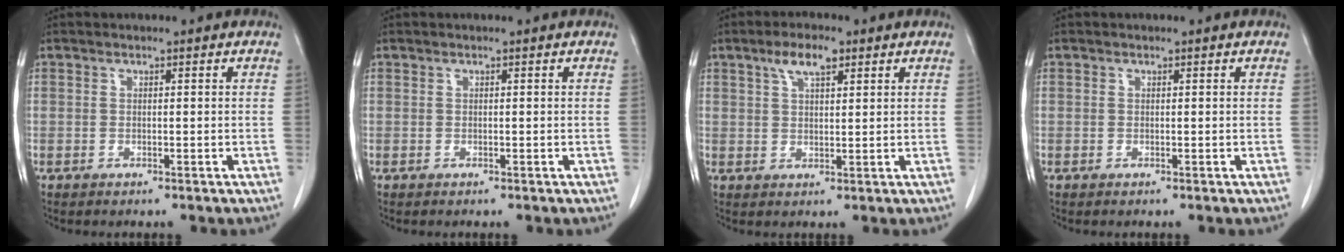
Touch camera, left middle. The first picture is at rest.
{"total": 0.0}
{"total": 4.6, "force": [2.8, 1.5, 3.4], "torque": [-0.069, 0.008, 0.052]}
{"total": 0.0}